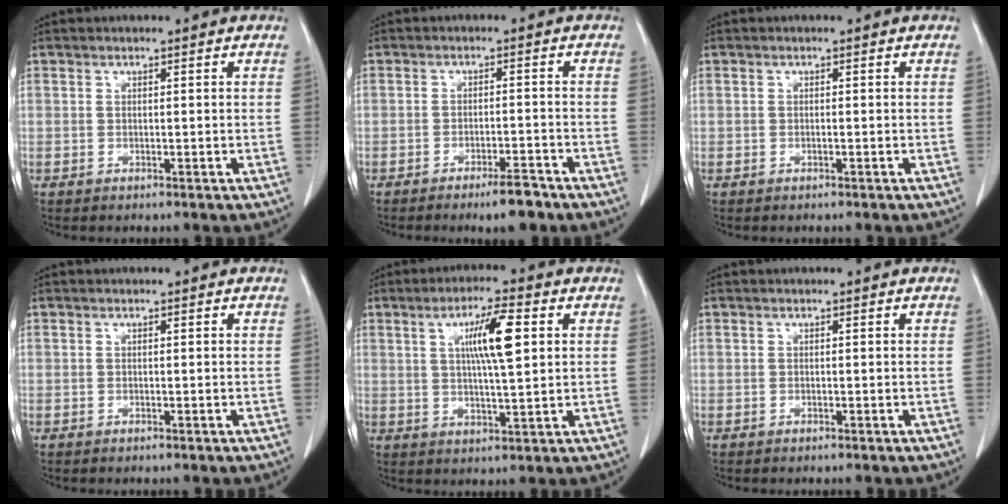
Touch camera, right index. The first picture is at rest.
{"total": 4.5, "force": [-3.4, 0.7, 2.8], "torque": [-0.045, -0.002, -0.052]}
{"total": 0.0}
{"total": 0.0}
{"total": 8.3, "force": [2.3, 0.8, 8.0], "torque": [-0.141, 0.004, 0.041]}
{"total": 0.0}